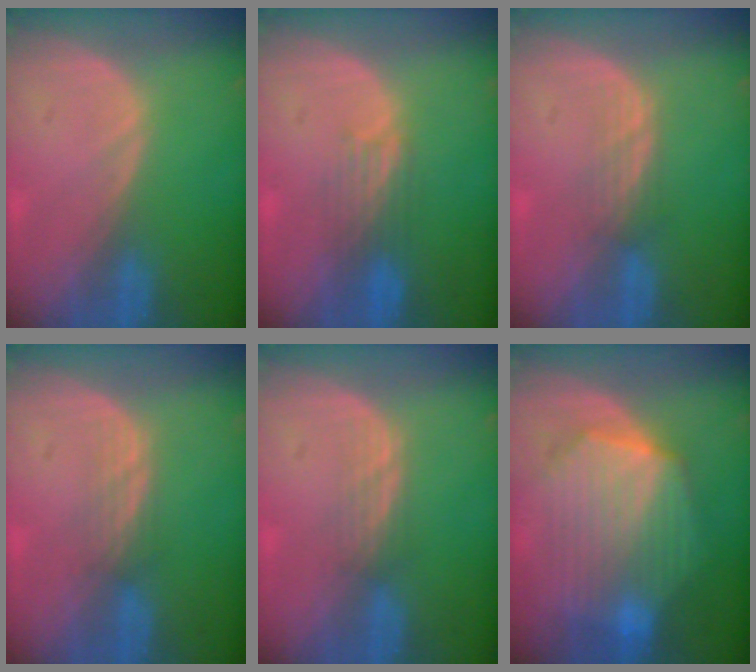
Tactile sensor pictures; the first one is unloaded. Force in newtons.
{"total": 3.8, "press": 3.1, "slide": 2.1}
{"total": 2.5, "press": 2.3, "slide": 0.9}
{"total": 2.3, "press": 2.2, "slide": 0.6}
{"total": 2.2, "press": 2.1, "slide": 0.2}
{"total": 10.9, "press": 10.9, "slide": 0.7}